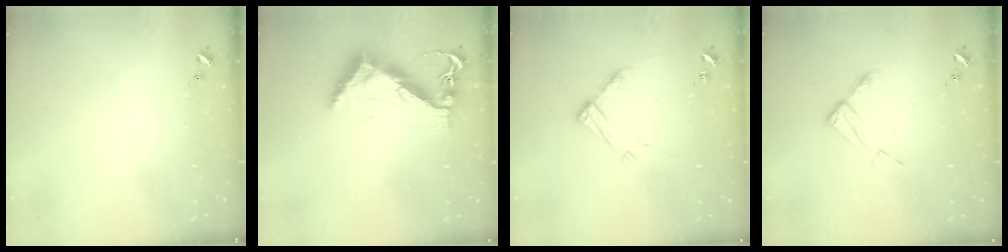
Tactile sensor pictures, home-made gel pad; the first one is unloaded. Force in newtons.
{"total": 11.1, "press": 11.0, "slide": 1.3}
{"total": 11.0, "press": 11.0, "slide": 0.8}
{"total": 7.7, "press": 7.7, "slide": 0.6}